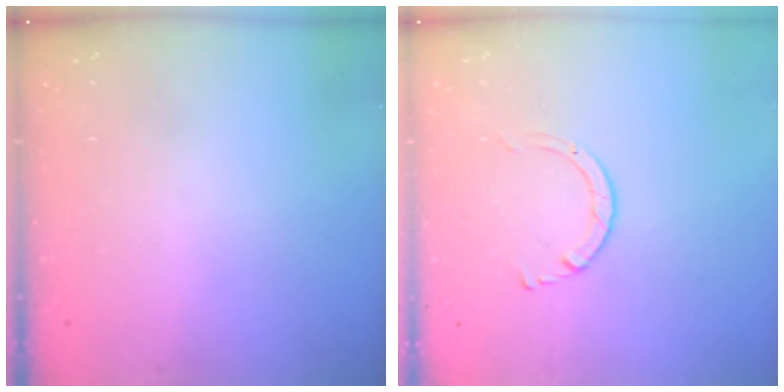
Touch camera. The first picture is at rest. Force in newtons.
{"total": 2.9, "press": 2.9, "slide": 0.2}